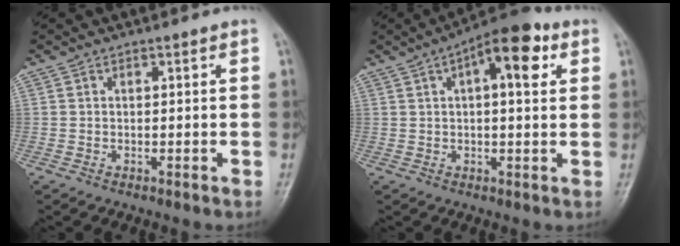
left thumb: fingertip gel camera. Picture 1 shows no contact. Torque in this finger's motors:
{"motor_torque": [0.20, 0.35, 0.22, -0.10, 0.09]}